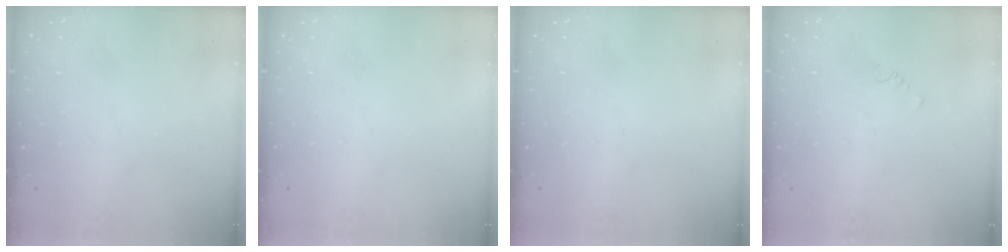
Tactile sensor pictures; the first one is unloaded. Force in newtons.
{"total": 0.0}
{"total": 0.0}
{"total": 0.7, "press": 0.6, "slide": 0.2}